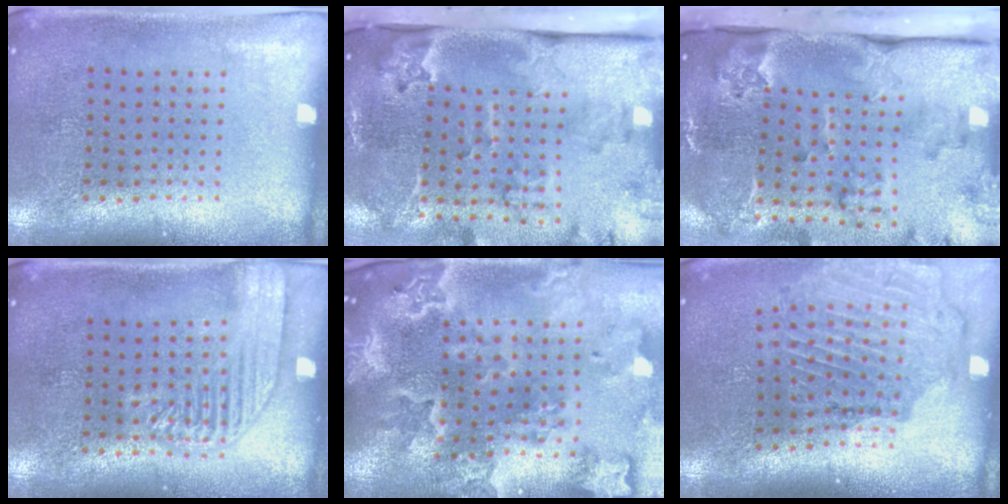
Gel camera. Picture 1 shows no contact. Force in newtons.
{"total": 3.9, "press": 2.6, "slide": 2.9}
{"total": 3.9, "press": 2.7, "slide": 2.8}
{"total": 1.8, "press": 1.8, "slide": 0.3}
{"total": 4.6, "press": 3.8, "slide": 2.6}
{"total": 1.7, "press": 1.7, "slide": 0.1}